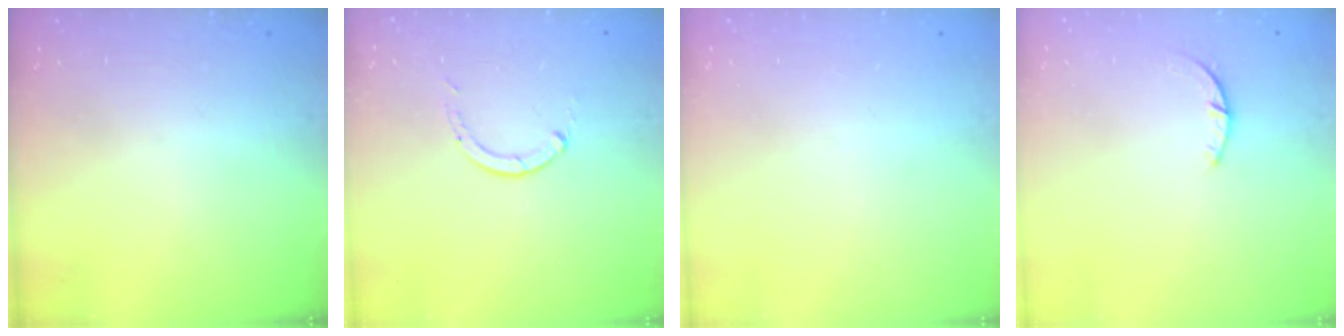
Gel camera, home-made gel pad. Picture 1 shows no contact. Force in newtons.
{"total": 0.0}
{"total": 0.0}
{"total": 1.2, "press": 1.2, "slide": 0.3}